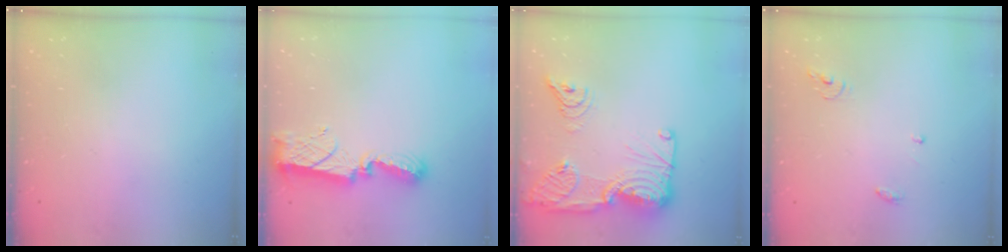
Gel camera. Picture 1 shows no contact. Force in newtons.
{"total": 9.4, "press": 9.4, "slide": 0.8}
{"total": 27.4, "press": 26.4, "slide": 7.2}
{"total": 4.1, "press": 4.0, "slide": 0.3}